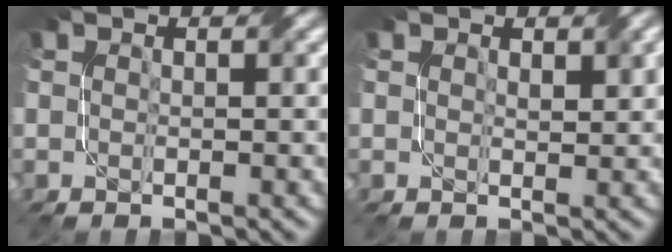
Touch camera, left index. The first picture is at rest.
{"total": 1.3, "force": [0.8, 0.5, 0.9], "torque": [-0.013, -0.002, 0.017]}